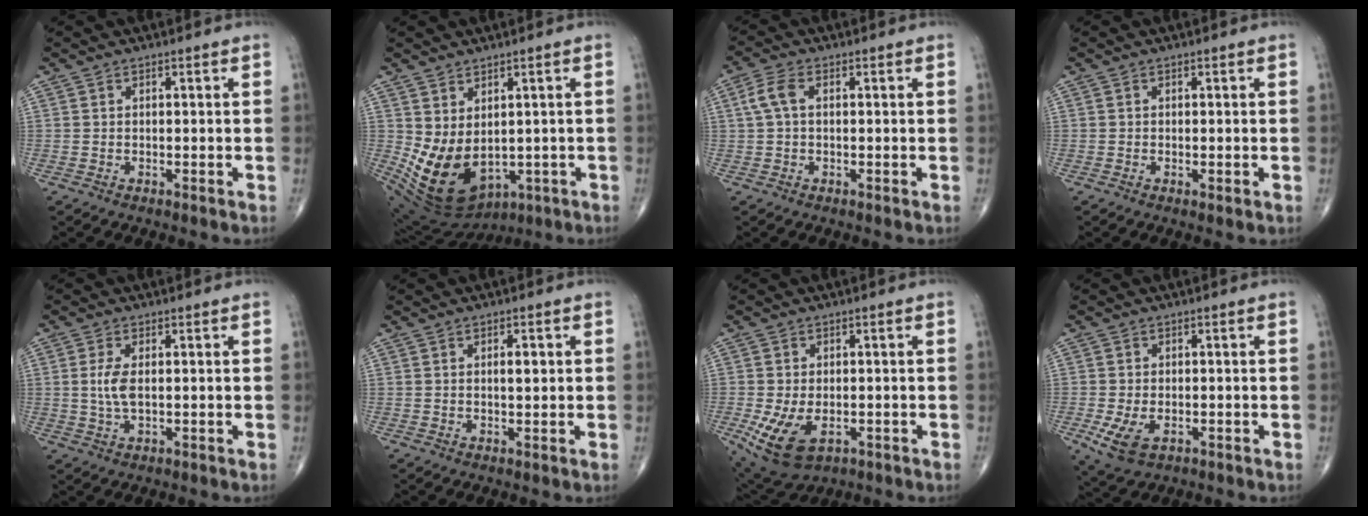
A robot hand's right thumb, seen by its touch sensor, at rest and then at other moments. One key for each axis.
{"total": 12.5, "fx": -0.6, "fy": 8.3, "fz": 9.4, "tx": -0.161, "ty": -0.015, "tz": 0.024}
{"total": 4.2, "fx": 0.7, "fy": 2.3, "fz": 3.4, "tx": -0.082, "ty": 0.013, "tz": 0.010}
{"total": 0.8, "fx": -0.1, "fy": 0.2, "fz": 0.7, "tx": -0.014, "ty": -0.004, "tz": -0.004}
{"total": 4.2, "fx": 0.4, "fy": 1.8, "fz": 3.8, "tx": -0.090, "ty": -0.003, "tz": 0.010}
{"total": 2.2, "fx": 0.4, "fy": 0.9, "fz": 2.0, "tx": -0.028, "ty": 0.000, "tz": 0.007}
{"total": 9.7, "fx": -3.0, "fy": 5.7, "fz": 7.2, "tx": -0.138, "ty": -0.005, "tz": -0.039}
{"total": 5.8, "fx": -1.9, "fy": 3.5, "fz": 4.3, "tx": -0.086, "ty": -0.005, "tz": -0.026}